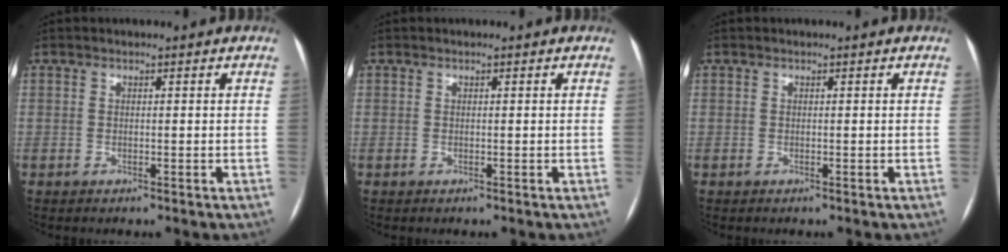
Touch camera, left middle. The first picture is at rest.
{"total": 0.0}
{"total": 0.0}